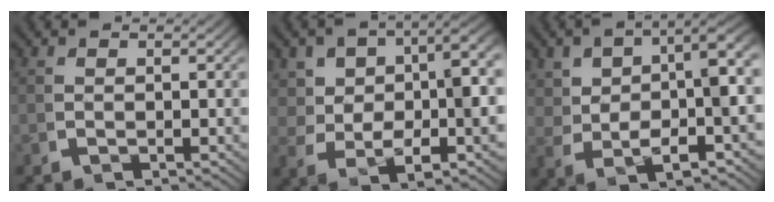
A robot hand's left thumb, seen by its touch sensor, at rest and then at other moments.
{"total": 10.2, "force": [1.0, 6.4, 7.9], "torque": [-0.130, -0.021, 0.030]}
{"total": 8.8, "force": [1.2, 4.9, 7.2], "torque": [-0.103, -0.009, 0.030]}